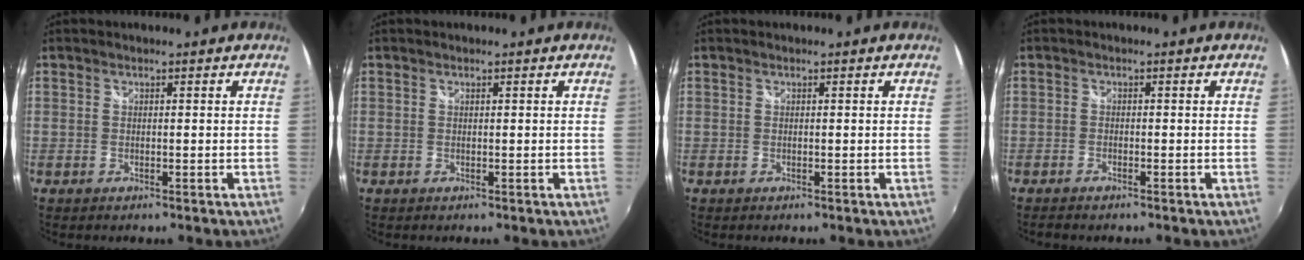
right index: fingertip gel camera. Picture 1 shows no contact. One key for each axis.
{"total": 0.0}
{"total": 0.0}
{"total": 1.5, "fx": -1.4, "fy": 0.4, "fz": 0.5, "tx": -0.016, "ty": -0.006, "tz": -0.028}